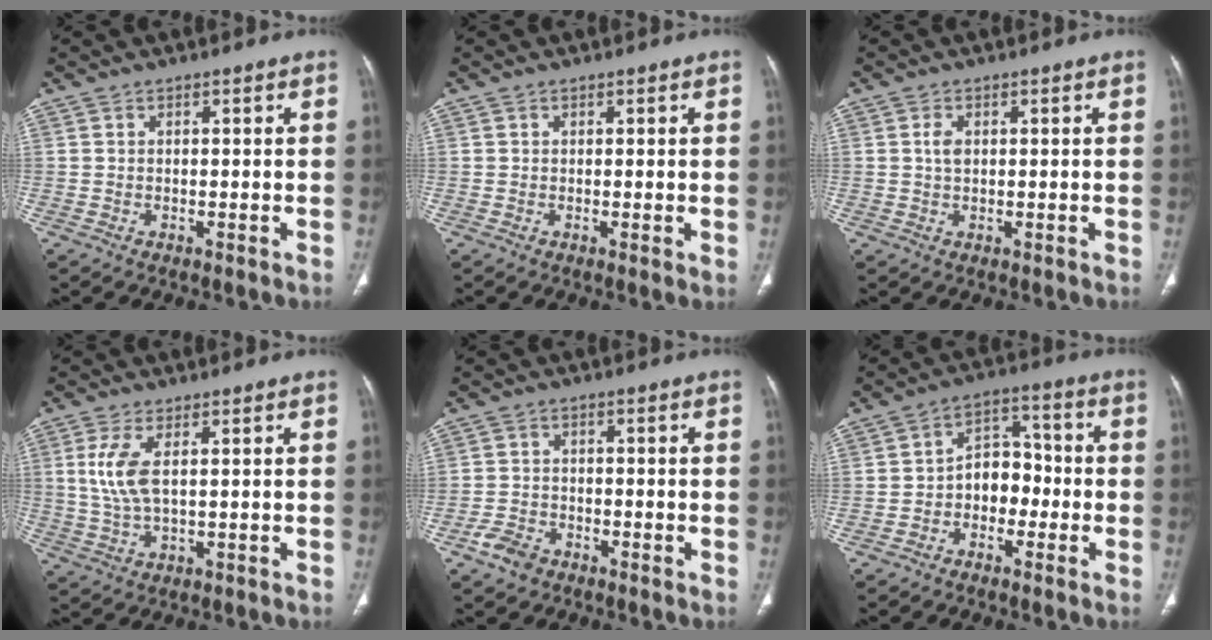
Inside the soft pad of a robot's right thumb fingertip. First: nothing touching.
{"total": 0.9, "force": [0.3, 0.3, 0.8], "torque": [-0.016, -0.005, 0.002]}
{"total": 1.9, "force": [0.4, 1.2, 1.5], "torque": [-0.028, 0.001, 0.008]}
{"total": 6.5, "force": [1.5, 2.6, 5.8], "torque": [-0.144, -0.005, 0.037]}
{"total": 4.0, "force": [-2.6, 2.5, 1.6], "torque": [-0.030, 0.013, -0.046]}
{"total": 7.7, "force": [-1.9, 5.7, 4.8], "torque": [-0.035, 0.039, -0.045]}